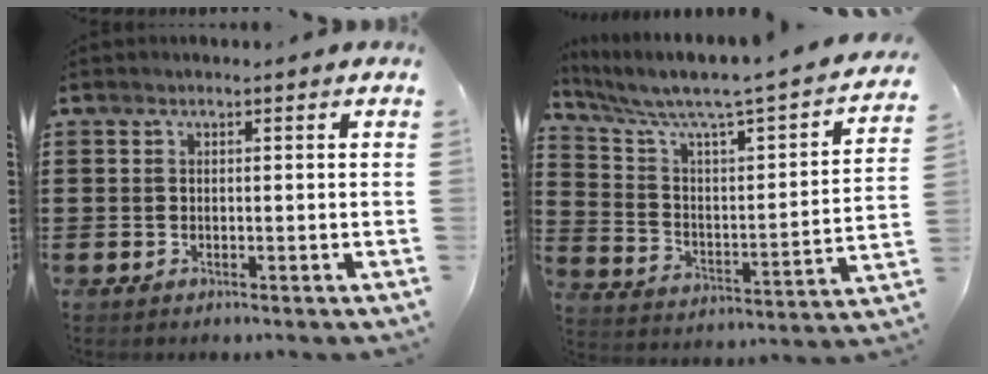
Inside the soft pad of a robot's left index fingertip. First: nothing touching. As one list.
[{"total": 4.3, "force": [3.3, 0.6, 2.6], "torque": [-0.071, -0.040, 0.046]}]